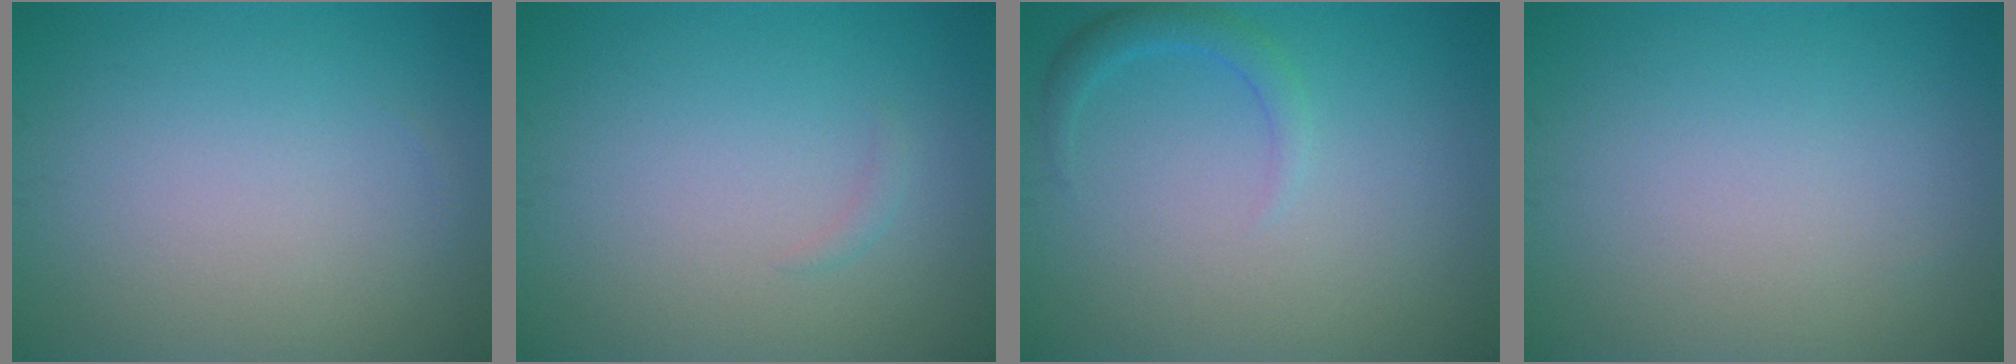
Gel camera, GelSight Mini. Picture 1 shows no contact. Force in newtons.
{"total": 0.6, "press": 0.6, "slide": 0.1}
{"total": 1.6, "press": 1.6, "slide": 0.1}
{"total": 0.0}